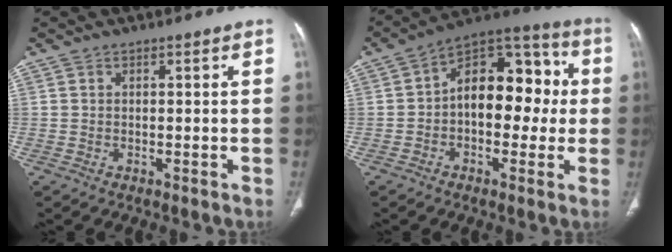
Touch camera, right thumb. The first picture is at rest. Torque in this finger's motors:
{"motor_torque": [-0.15, 0.42, 0.45, -0.07, 0.32]}